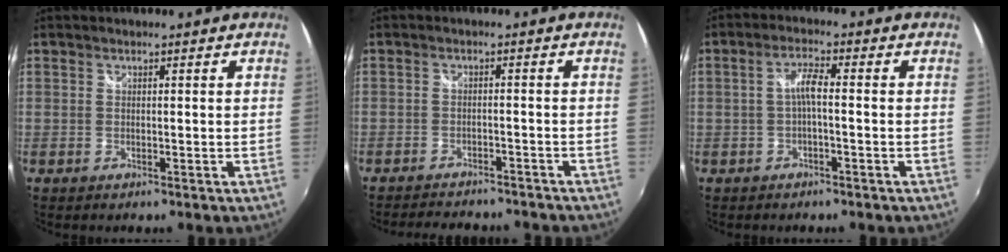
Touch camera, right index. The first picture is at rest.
{"total": 10.6, "force": [-9.4, 2.6, 4.1], "torque": [-0.092, -0.016, -0.133]}
{"total": 3.2, "force": [-0.8, 0.4, 3.1], "torque": [-0.063, 0.008, -0.016]}